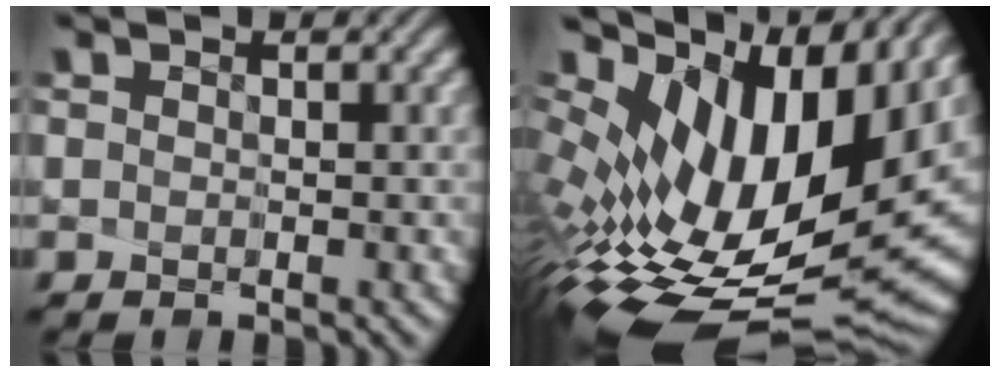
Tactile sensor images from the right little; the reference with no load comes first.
{"total": 14.1, "force": [2.3, 7.5, 11.7], "torque": [-0.182, -0.006, 0.056]}